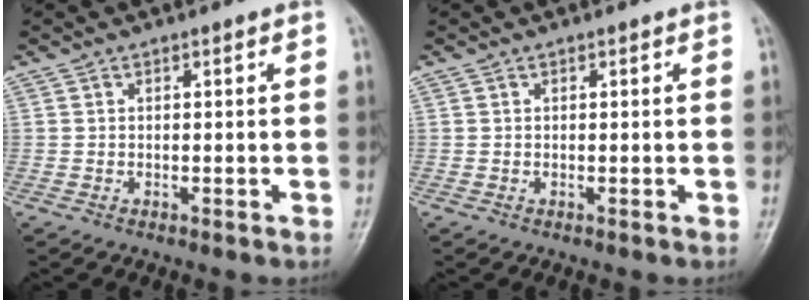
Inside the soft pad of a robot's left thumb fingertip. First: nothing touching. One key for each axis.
{"total": 0.0}